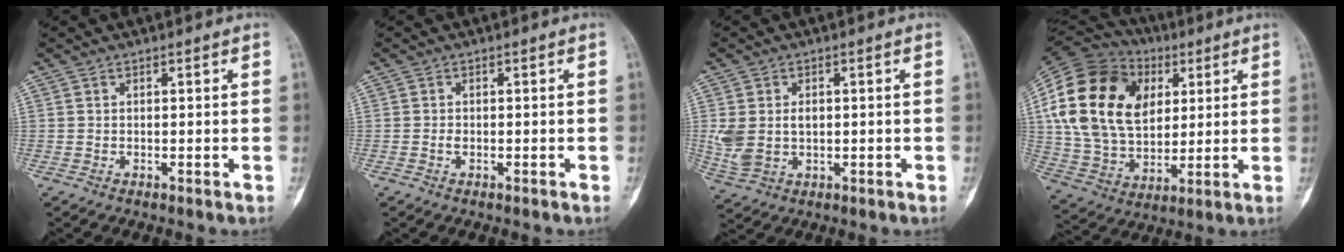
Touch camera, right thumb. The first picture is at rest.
{"total": 0.6, "force": [-0.3, 0.3, 0.4], "torque": [-0.002, -0.001, -0.007]}
{"total": 7.2, "force": [0.4, 5.1, 5.0], "torque": [-0.105, 0.003, 0.021]}
{"total": 26.0, "force": [6.6, 17.9, 17.6], "torque": [-0.335, 0.014, 0.123]}